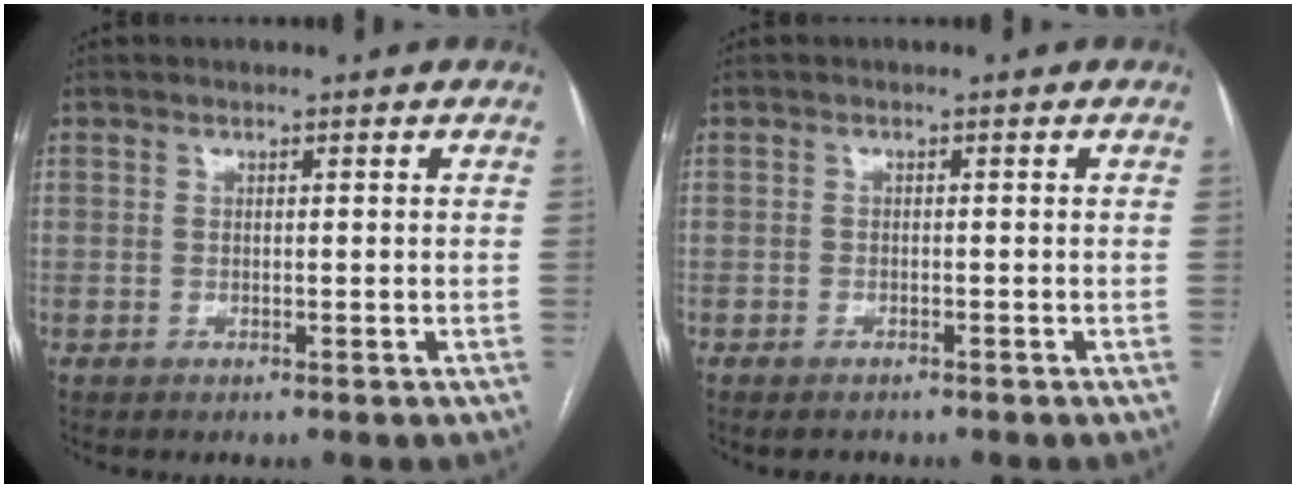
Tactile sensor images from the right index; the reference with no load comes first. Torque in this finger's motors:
{"motor_torque": [-0.12, -0.14, -0.03, -0.06]}